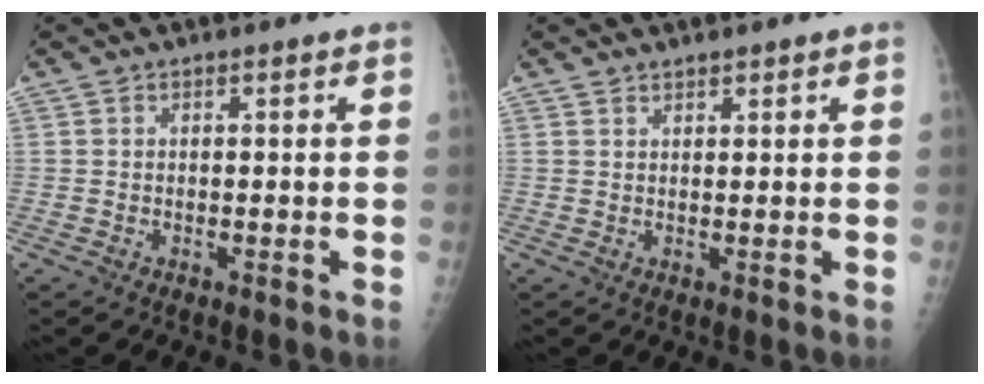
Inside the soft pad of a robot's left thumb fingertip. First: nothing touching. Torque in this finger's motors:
{"motor_torque": [-0.33, -0.30, -0.13, -0.29, -0.02]}